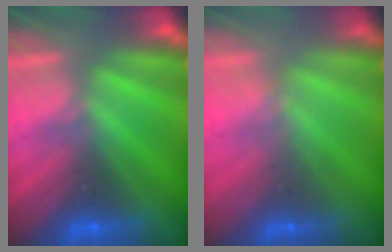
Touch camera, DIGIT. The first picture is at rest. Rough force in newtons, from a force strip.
{"total": 2.0}